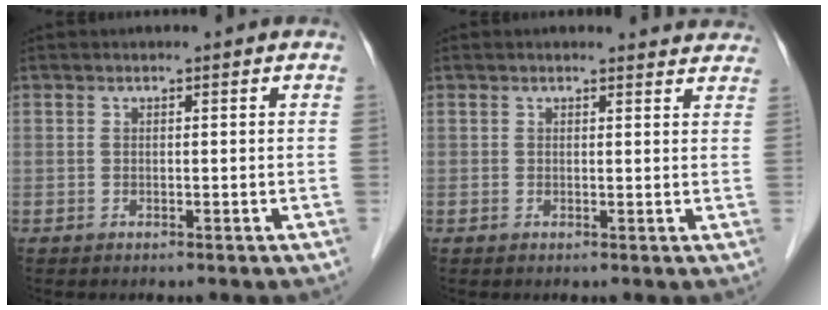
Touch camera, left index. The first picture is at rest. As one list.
[{"total": 5.0, "force": [4.8, 1.3, 0.5], "torque": [0.004, -0.004, 0.034]}]